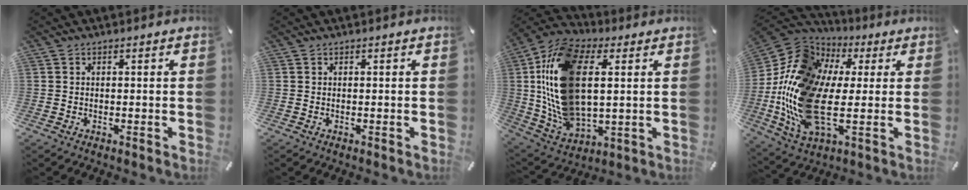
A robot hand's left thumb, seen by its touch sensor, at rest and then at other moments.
{"total": 0.0}
{"total": 19.4, "force": [3.4, 12.2, 14.7], "torque": [-0.346, -0.004, 0.060]}
{"total": 19.7, "force": [-3.8, 12.8, 14.6], "torque": [-0.350, -0.003, -0.074]}